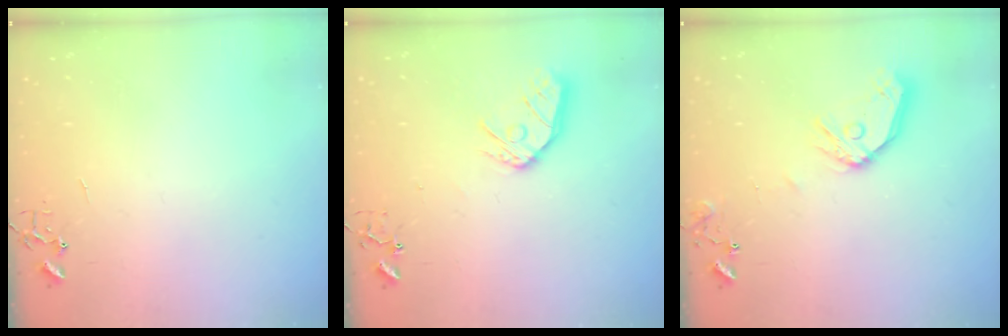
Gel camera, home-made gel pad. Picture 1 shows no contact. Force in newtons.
{"total": 11.3, "press": 11.2, "slide": 1.3}
{"total": 12.8, "press": 12.7, "slide": 1.8}